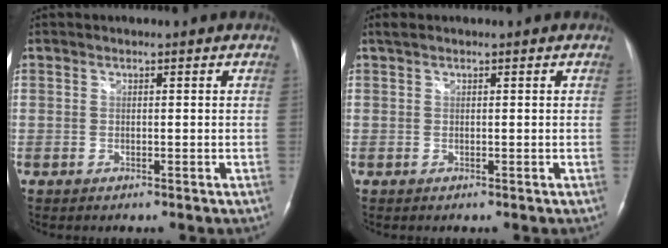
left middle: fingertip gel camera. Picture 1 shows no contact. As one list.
[{"total": 0.9, "force": [0.7, 0.3, 0.5], "torque": [-0.014, 0.017, 0.015]}]